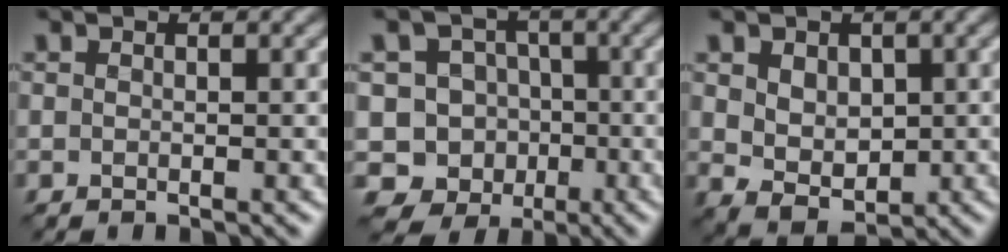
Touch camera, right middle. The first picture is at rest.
{"total": 8.9, "force": [-3.3, 8.1, 1.4], "torque": [-0.007, 0.015, -0.078]}
{"total": 3.5, "force": [0.3, 2.7, 2.2], "torque": [-0.041, -0.003, 0.011]}